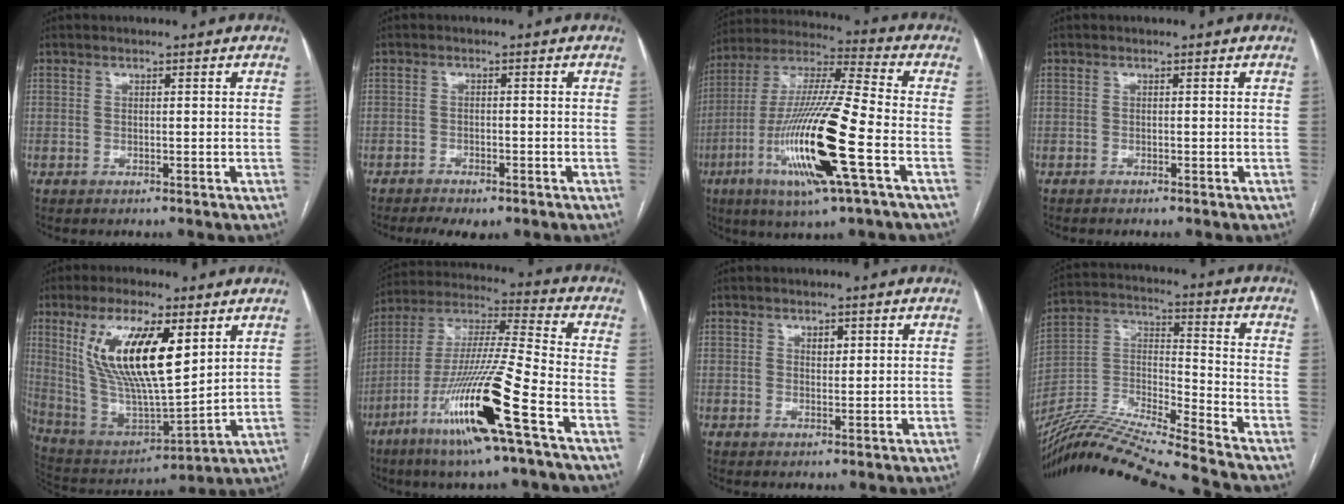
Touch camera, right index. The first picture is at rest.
{"total": 5.6, "force": [-4.1, 2.5, 2.8], "torque": [-0.045, -0.003, -0.056]}
{"total": 20.7, "force": [-7.0, 1.2, 19.4], "torque": [-0.404, -0.025, -0.133]}
{"total": 0.9, "force": [-0.9, 0.3, 0.2], "torque": [-0.007, -0.001, -0.014]}
{"total": 18.5, "force": [6.8, 5.0, 16.5], "torque": [-0.329, 0.006, 0.134]}
{"total": 19.4, "force": [-9.3, -0.4, 17.0], "torque": [-0.357, -0.037, -0.180]}
{"total": 1.7, "force": [0.5, 1.1, 1.1], "torque": [-0.019, 0.003, 0.009]}
{"total": 22.4, "force": [-20.3, -1.1, 9.4], "torque": [-0.210, -0.018, -0.364]}